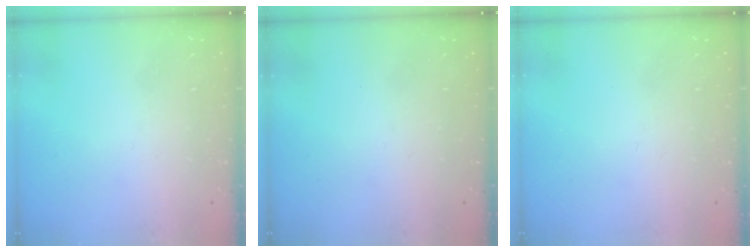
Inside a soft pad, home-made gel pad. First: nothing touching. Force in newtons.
{"total": 0.0}
{"total": 0.0}